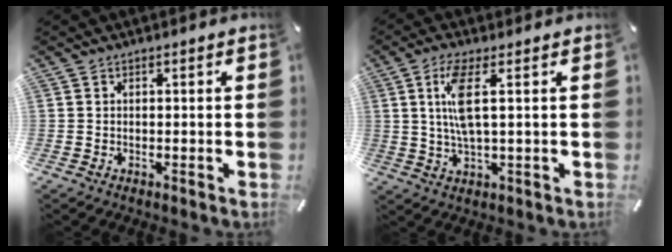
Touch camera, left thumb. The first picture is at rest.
{"total": 8.0, "force": [1.8, 2.1, 7.5], "torque": [-0.163, -0.003, 0.027]}